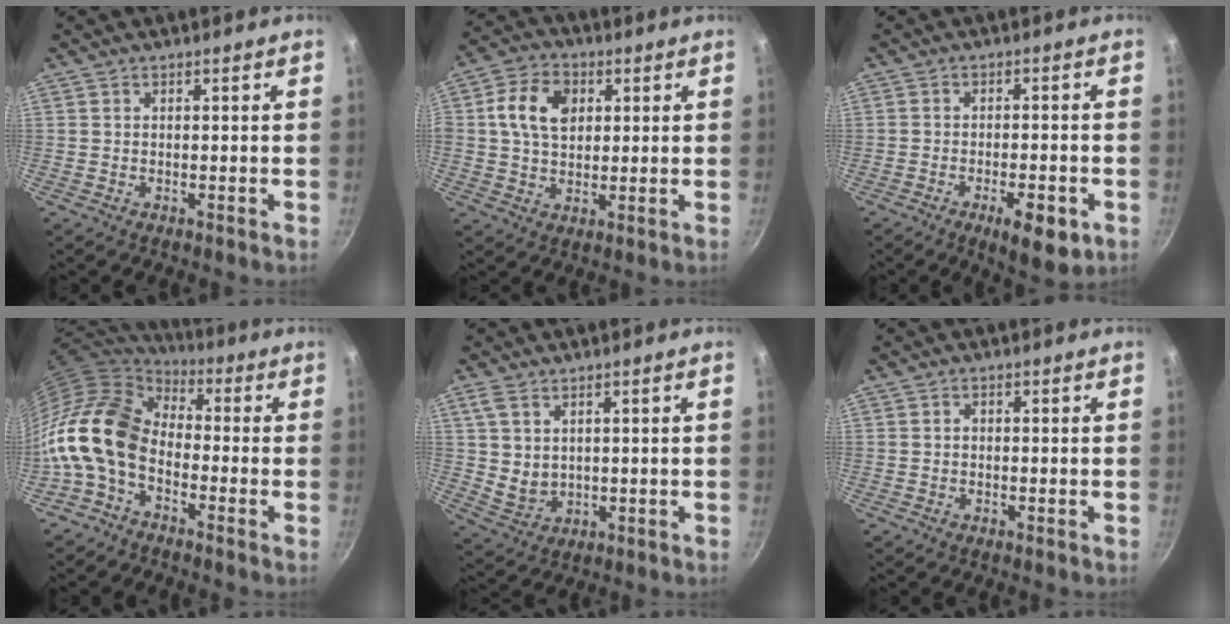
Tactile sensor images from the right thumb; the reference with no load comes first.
{"total": 10.2, "force": [2.4, 7.3, 6.7], "torque": [-0.106, 0.008, 0.033]}
{"total": 8.7, "force": [-3.7, 3.2, 7.1], "torque": [-0.089, 0.015, -0.046]}
{"total": 16.3, "force": [-3.6, 10.9, 11.6], "torque": [-0.205, 0.042, -0.096]}
{"total": 5.7, "force": [2.2, 3.9, 3.5], "torque": [-0.059, -0.011, 0.054]}
{"total": 0.8, "force": [0.0, 0.7, 0.5], "torque": [-0.008, 0.005, 0.000]}